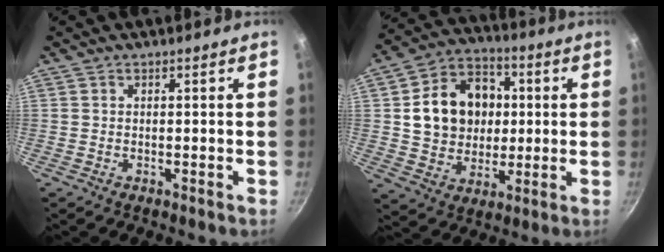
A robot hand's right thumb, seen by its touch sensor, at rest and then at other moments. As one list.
[{"total": 16.7, "force": [1.9, 13.6, 9.5], "torque": [-0.124, 0.020, 0.033]}]